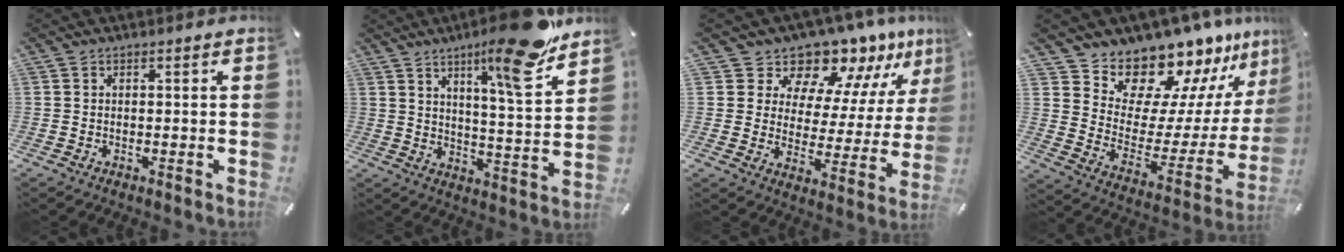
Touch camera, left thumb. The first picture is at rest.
{"total": 16.7, "force": [11.8, 3.1, 11.5], "torque": [-0.171, -0.078, 0.184]}
{"total": 12.0, "force": [11.2, 4.4, 0.3], "torque": [-0.012, -0.132, 0.196]}
{"total": 15.7, "force": [15.0, 4.4, -0.1], "torque": [-0.006, -0.172, 0.260]}